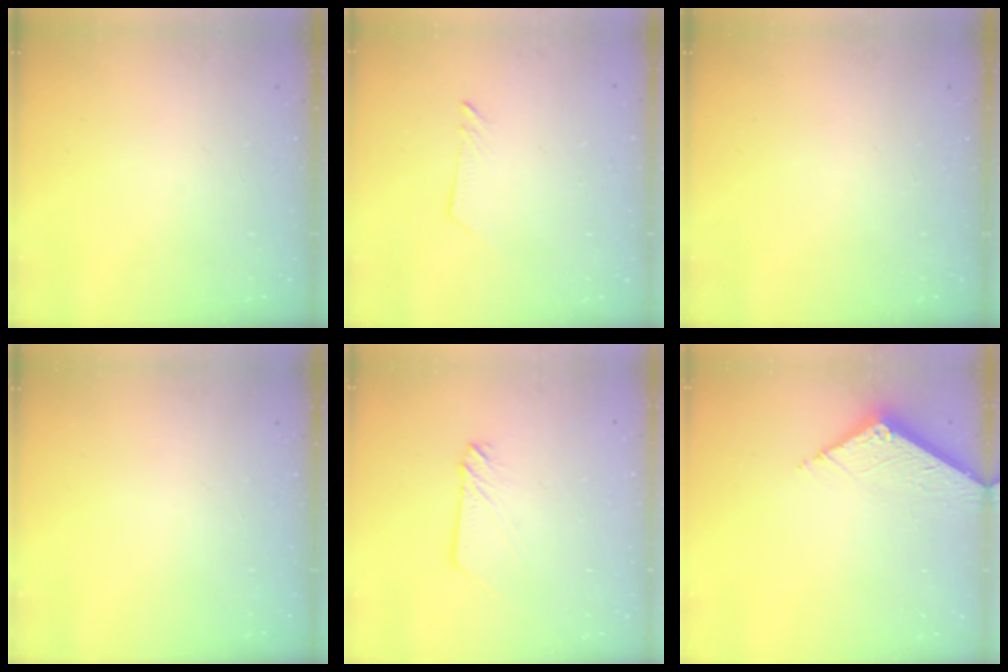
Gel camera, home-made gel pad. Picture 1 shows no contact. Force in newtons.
{"total": 2.5, "press": 2.5, "slide": 0.2}
{"total": 0.0}
{"total": 0.0}
{"total": 3.0, "press": 3.0, "slide": 0.2}
{"total": 6.7, "press": 6.7, "slide": 0.2}